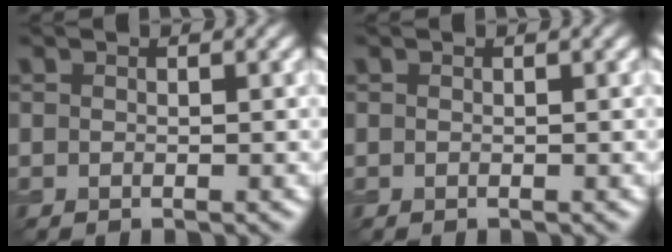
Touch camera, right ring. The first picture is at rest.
{"total": 0.0}